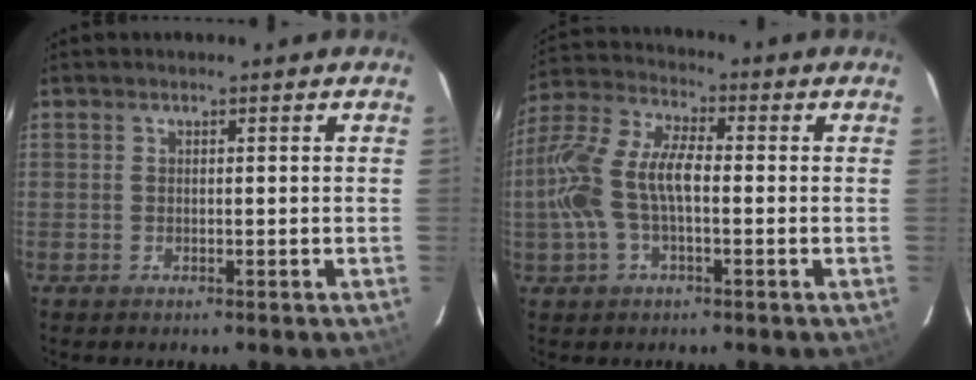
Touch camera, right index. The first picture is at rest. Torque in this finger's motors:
{"motor_torque": [0.48, -0.07, 0.41, 0.21]}